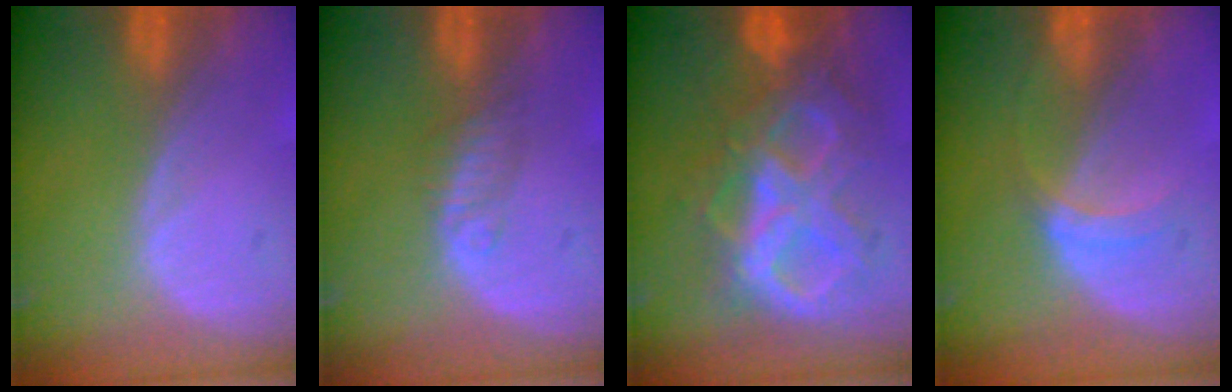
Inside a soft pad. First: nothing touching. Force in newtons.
{"total": 2.2, "press": 1.9, "slide": 1.0}
{"total": 10.5, "press": 10.5, "slide": 1.2}
{"total": 3.2, "press": 2.8, "slide": 1.6}